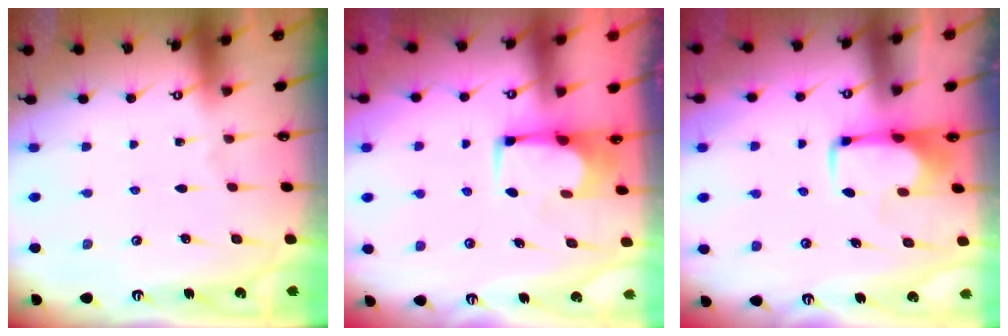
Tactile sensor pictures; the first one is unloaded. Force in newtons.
{"total": 1.7, "press": 1.7, "slide": 0.3}
{"total": 1.9, "press": 1.9, "slide": 0.4}